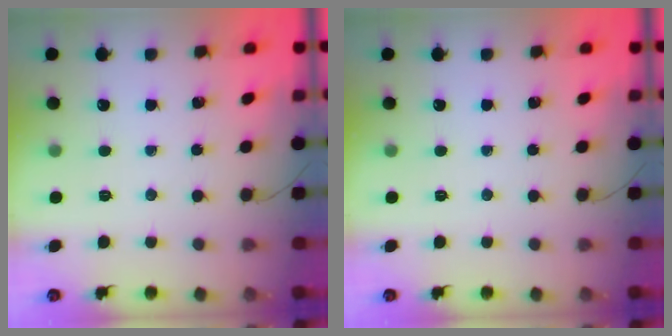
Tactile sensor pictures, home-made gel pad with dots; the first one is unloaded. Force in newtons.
{"total": 0.0}